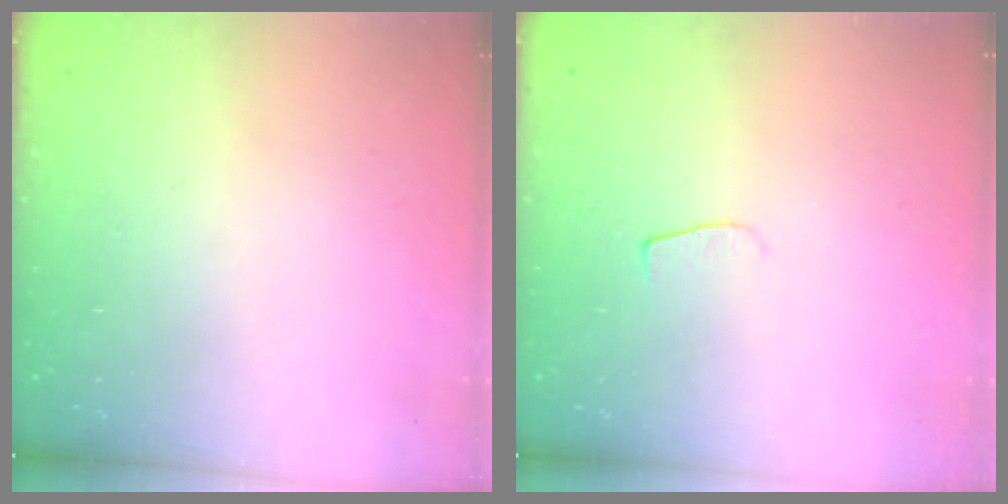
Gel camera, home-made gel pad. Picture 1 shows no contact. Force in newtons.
{"total": 4.3, "press": 4.3, "slide": 0.4}